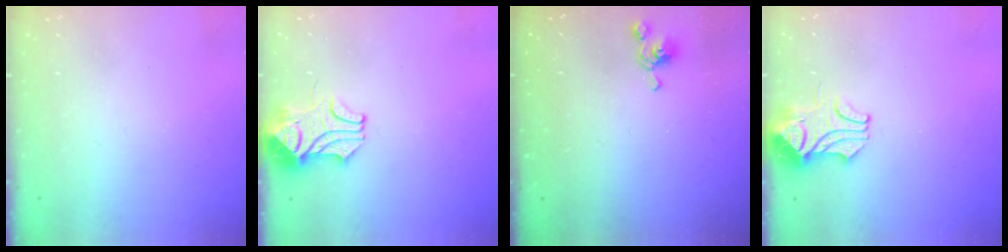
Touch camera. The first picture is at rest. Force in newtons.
{"total": 2.4, "press": 2.2, "slide": 1.0}
{"total": 4.9, "press": 4.9, "slide": 0.3}
{"total": 2.4, "press": 2.3, "slide": 0.8}